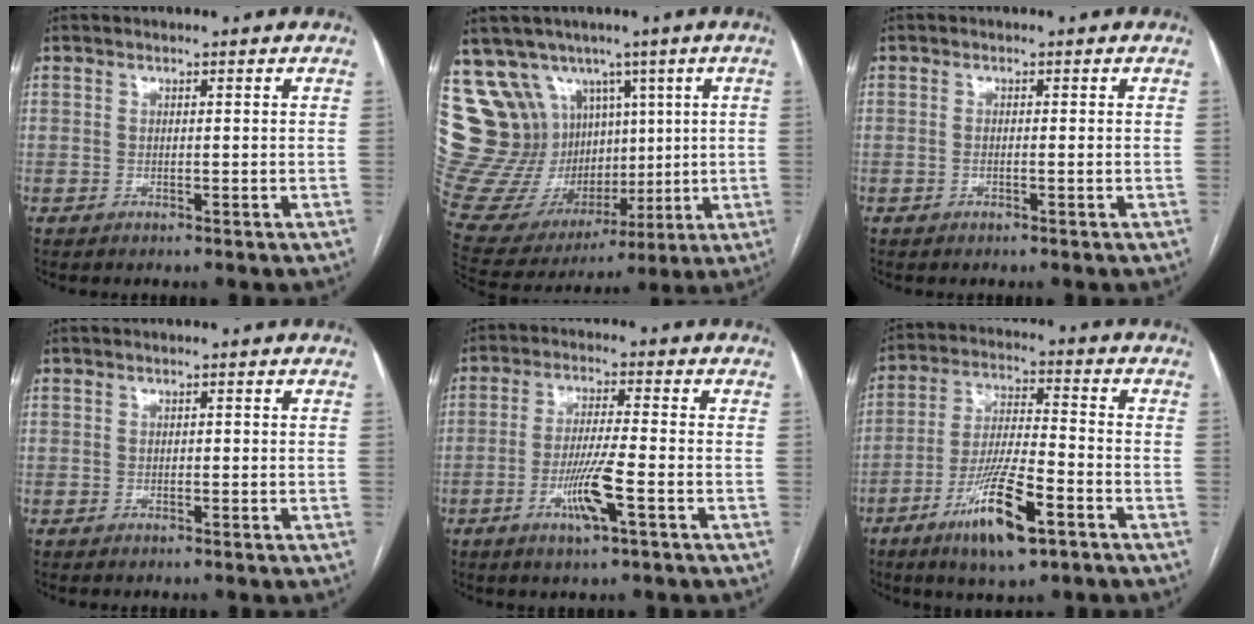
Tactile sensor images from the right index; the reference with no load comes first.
{"total": 21.5, "force": [9.1, 17.5, 8.4], "torque": [-0.191, 0.075, 0.202]}
{"total": 0.7, "force": [-0.2, 0.1, 0.7], "torque": [-0.015, -0.001, -0.001]}
{"total": 0.0}
{"total": 7.4, "force": [-2.9, 0.1, 6.8], "torque": [-0.131, -0.010, -0.054]}
{"total": 12.7, "force": [-6.7, 2.2, 10.6], "torque": [-0.205, -0.016, -0.117]}